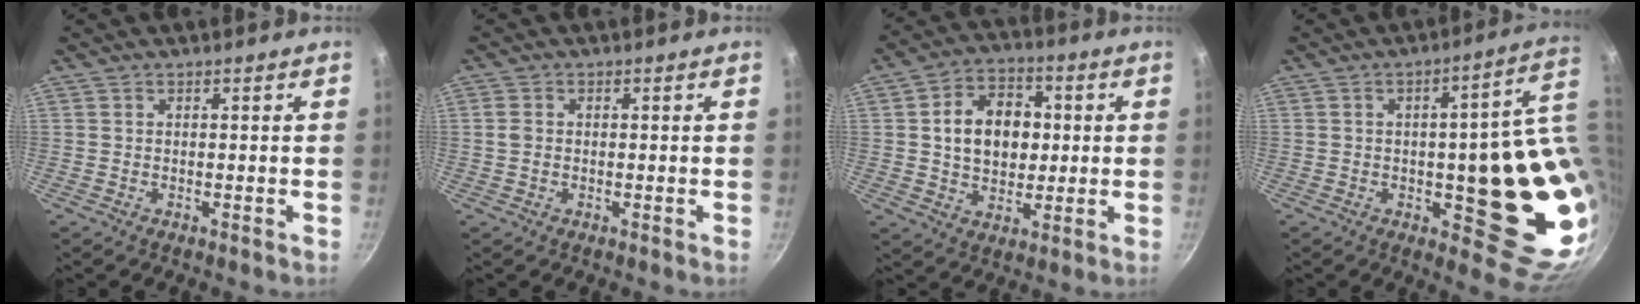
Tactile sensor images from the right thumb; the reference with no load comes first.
{"total": 1.3, "force": [-0.1, 1.1, 0.8], "torque": [-0.017, 0.003, -0.004]}
{"total": 12.9, "force": [1.4, 9.6, 8.4], "torque": [-0.099, 0.013, 0.020]}
{"total": 20.8, "force": [0.6, 7.3, 19.4], "torque": [-0.185, -0.023, 0.012]}